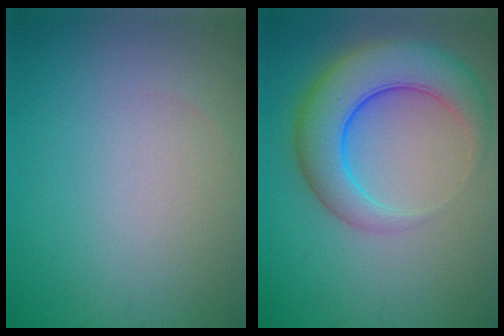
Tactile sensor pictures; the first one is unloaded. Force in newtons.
{"total": 7.1, "press": 7.1, "slide": 0.2}